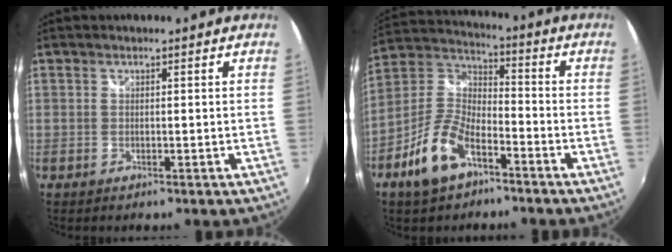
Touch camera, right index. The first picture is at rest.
{"total": 12.6, "force": [-6.9, 6.0, 8.7], "torque": [-0.191, 0.008, -0.130]}